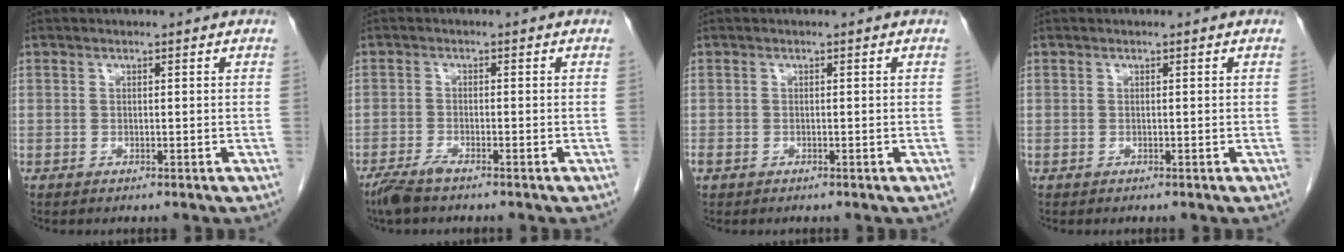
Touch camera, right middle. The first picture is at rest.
{"total": 3.3, "force": [-2.6, 0.4, 1.9], "torque": [-0.045, -0.007, -0.052]}
{"total": 0.7, "force": [-0.4, 0.5, 0.4], "torque": [-0.013, -0.001, -0.005]}
{"total": 0.0}